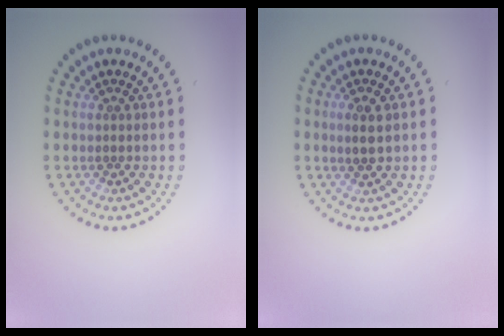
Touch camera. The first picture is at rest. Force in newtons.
{"total": 1.9, "press": 1.8, "slide": 0.4}